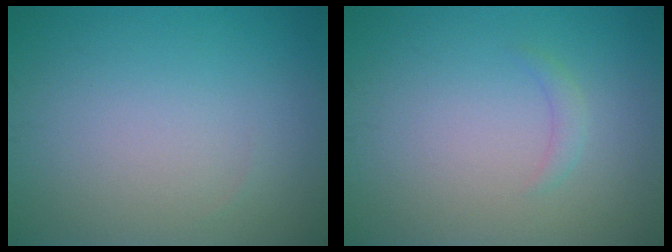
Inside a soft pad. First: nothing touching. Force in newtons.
{"total": 1.0, "press": 1.0, "slide": 0.1}